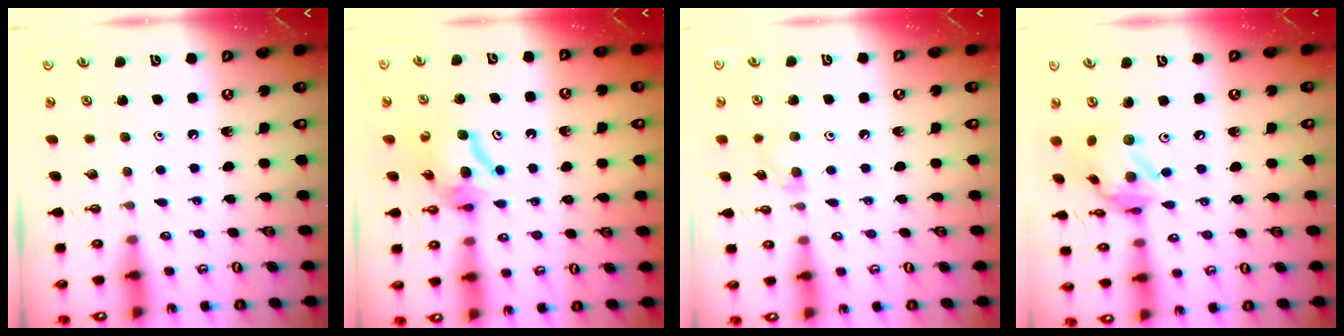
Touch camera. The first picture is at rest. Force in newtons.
{"total": 7.8, "press": 7.8, "slide": 0.6}
{"total": 5.6, "press": 5.5, "slide": 1.0}
{"total": 13.6, "press": 13.6, "slide": 1.4}